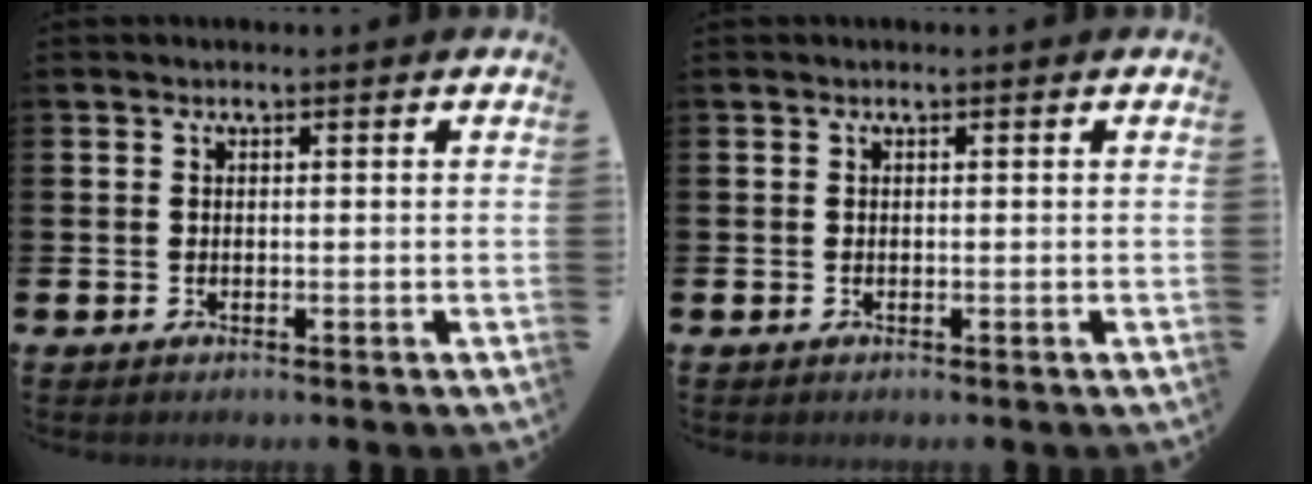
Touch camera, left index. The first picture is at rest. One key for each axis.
{"total": 0.0}